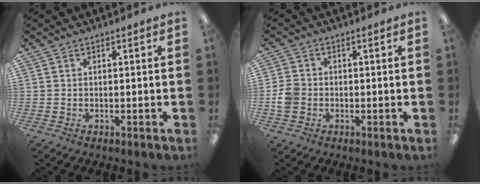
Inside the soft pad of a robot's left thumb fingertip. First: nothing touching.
{"total": 4.6, "force": [-1.0, 3.6, 2.6], "torque": [-0.049, 0.008, -0.015]}